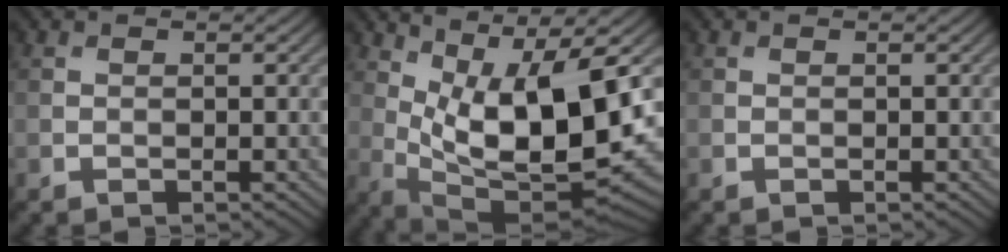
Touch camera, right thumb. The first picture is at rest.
{"total": 14.2, "force": [2.9, 4.7, 13.1], "torque": [-0.242, -0.008, 0.061]}
{"total": 0.0}